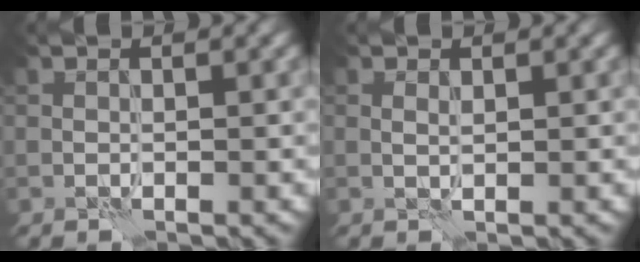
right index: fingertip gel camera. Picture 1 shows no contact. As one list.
[{"total": 0.7, "force": [0.3, 0.2, 0.5], "torque": [-0.011, 0.001, 0.005]}]